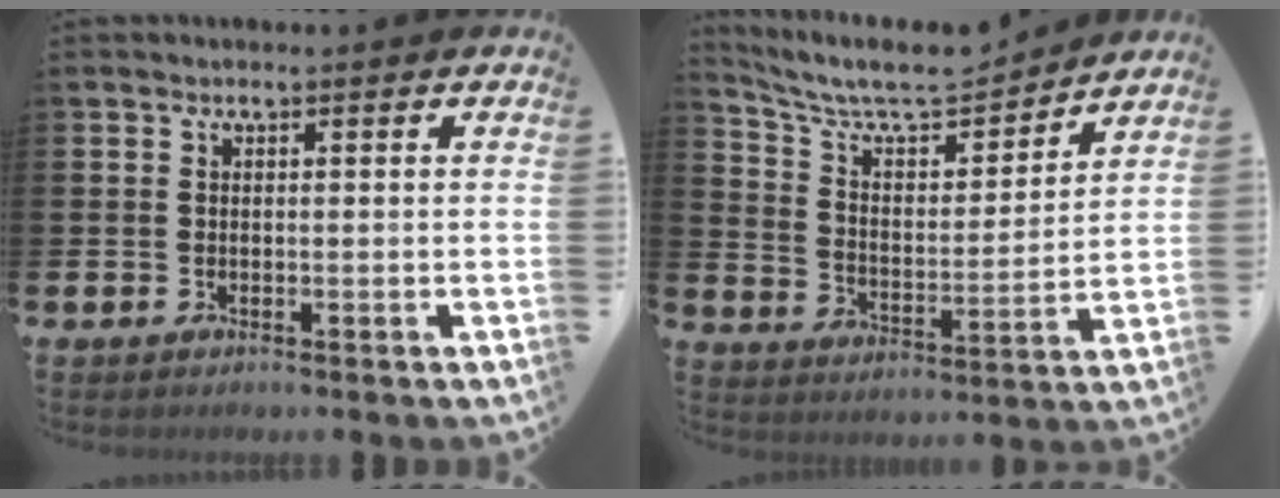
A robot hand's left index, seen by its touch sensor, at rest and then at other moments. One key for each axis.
{"total": 8.9, "fx": 8.1, "fy": 2.1, "fz": 3.2, "tx": -0.096, "ty": -0.057, "tz": 0.138}